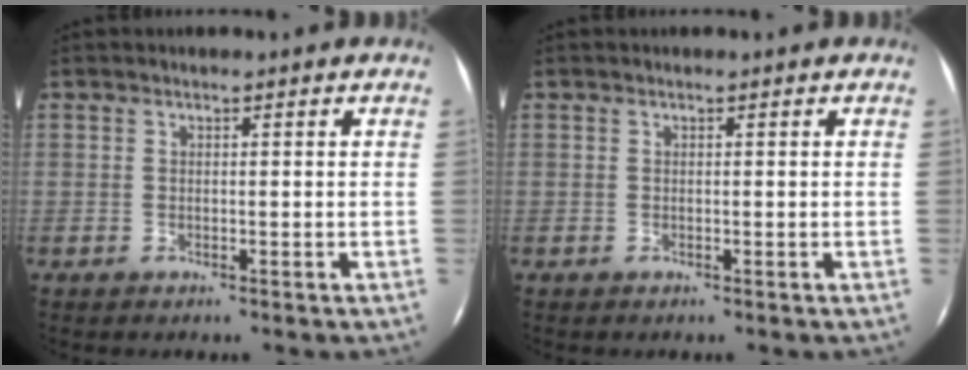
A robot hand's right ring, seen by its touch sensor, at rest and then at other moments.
{"total": 0.0}